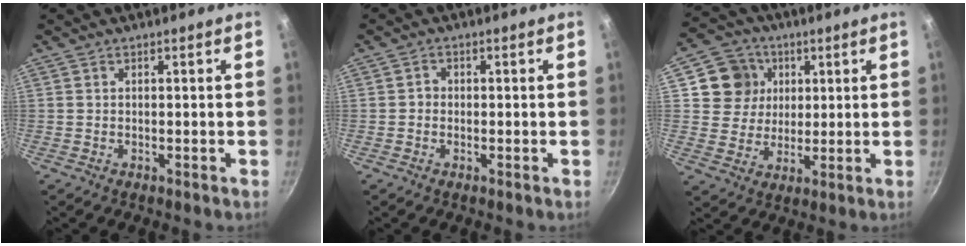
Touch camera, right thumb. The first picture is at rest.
{"total": 1.3, "force": [-0.2, 1.2, 0.5], "torque": [-0.005, 0.005, -0.006]}
{"total": 9.8, "force": [3.1, 8.9, 2.8], "torque": [-0.014, 0.000, 0.052]}